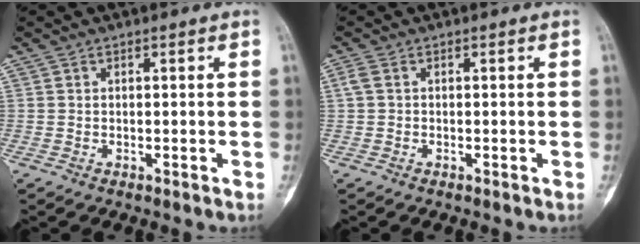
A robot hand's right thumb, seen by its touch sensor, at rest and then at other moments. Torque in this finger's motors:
{"motor_torque": [0.19, 0.34, 0.11, -0.13, 0.10]}